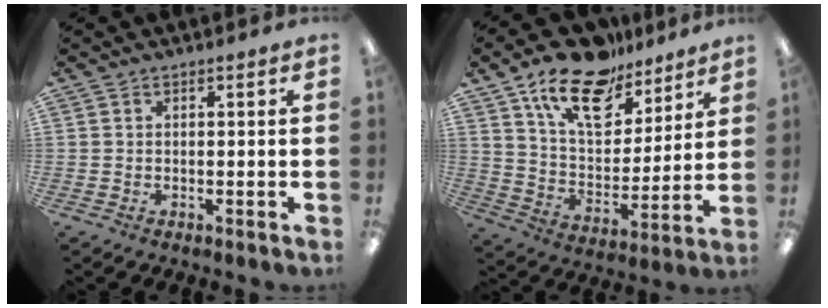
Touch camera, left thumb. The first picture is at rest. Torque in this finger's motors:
{"motor_torque": [0.35, 0.35, 1.16, -1.61, 0.29]}